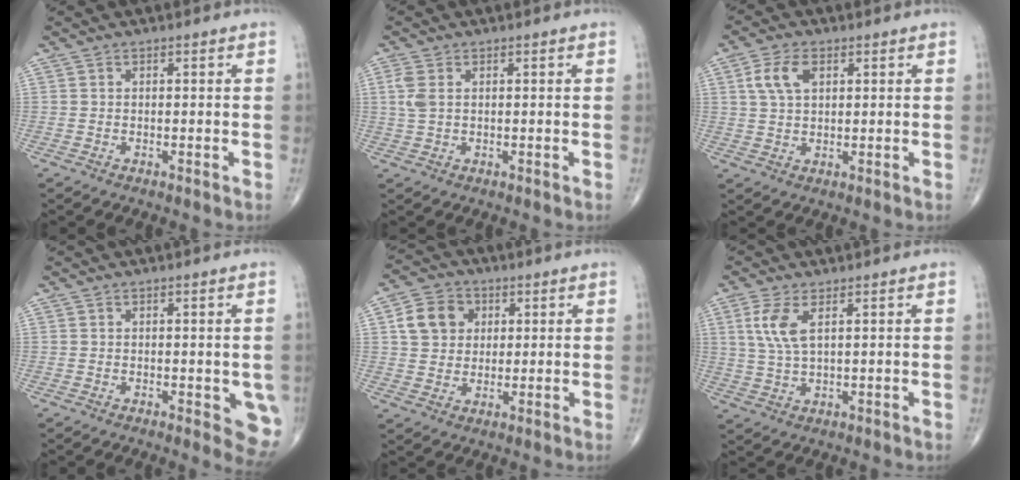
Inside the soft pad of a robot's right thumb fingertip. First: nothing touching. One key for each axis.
{"total": 3.3, "fx": 0.9, "fy": 1.9, "fz": 2.5, "tx": -0.072, "ty": 0.006, "tz": 0.020}
{"total": 6.0, "fx": 2.1, "fy": 3.5, "fz": 4.4, "tx": -0.088, "ty": 0.002, "tz": 0.039}
{"total": 5.8, "fx": -1.1, "fy": 2.3, "fz": 5.2, "tx": -0.031, "ty": -0.008, "tz": -0.014}
{"total": 8.5, "fx": 2.3, "fy": 7.1, "fz": 3.9, "tx": -0.046, "ty": 0.000, "tz": 0.036}
{"total": 5.9, "fx": 2.2, "fy": 2.2, "fz": 5.0, "tx": -0.121, "ty": -0.003, "tz": 0.054}